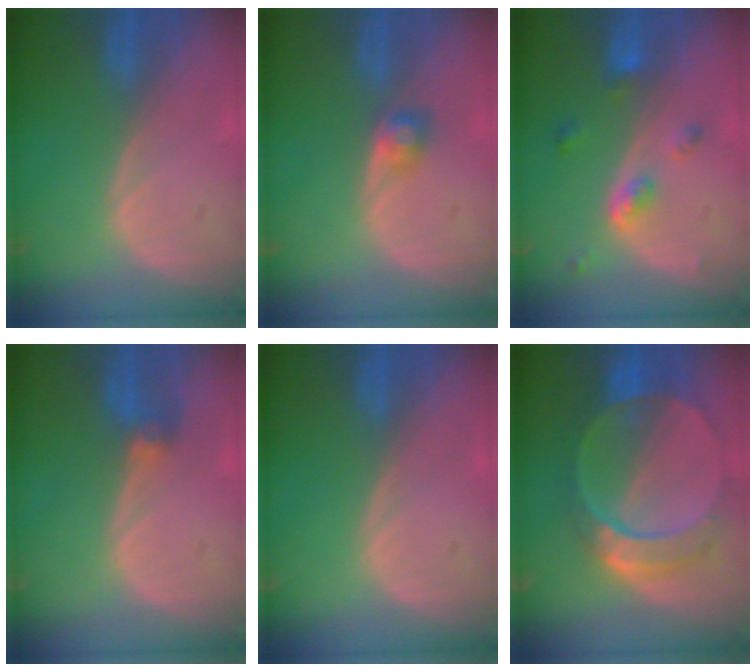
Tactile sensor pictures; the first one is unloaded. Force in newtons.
{"total": 2.3, "press": 2.3, "slide": 0.2}
{"total": 4.3, "press": 3.9, "slide": 1.8}
{"total": 3.0, "press": 2.7, "slide": 1.4}
{"total": 0.0}
{"total": 9.4, "press": 8.3, "slide": 4.5}